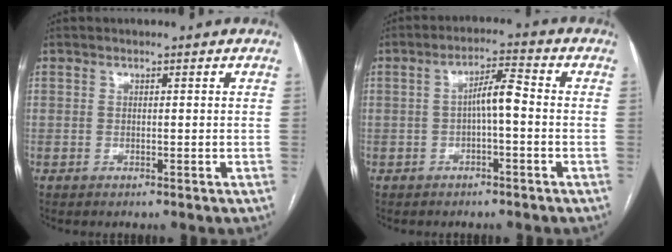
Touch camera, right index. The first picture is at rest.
{"total": 4.5, "force": [-0.6, 0.6, 4.4], "torque": [-0.073, 0.016, -0.008]}